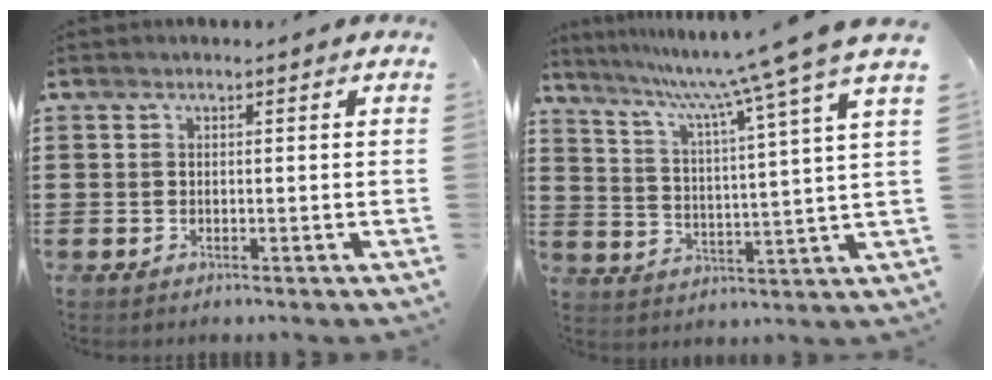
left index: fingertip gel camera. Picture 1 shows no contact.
{"total": 9.6, "force": [8.2, -1.7, 4.6], "torque": [-0.117, -0.059, 0.128]}